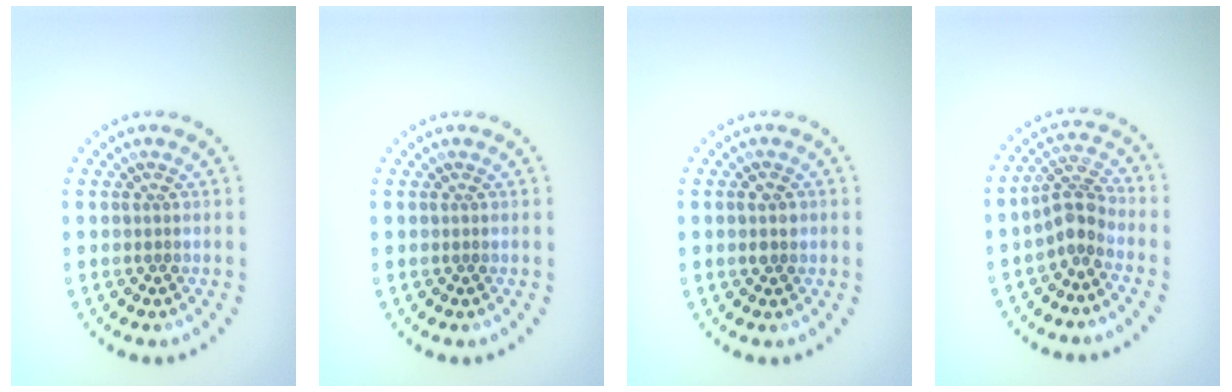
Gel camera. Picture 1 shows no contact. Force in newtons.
{"total": 0.0}
{"total": 1.7, "press": 1.7, "slide": 0.1}
{"total": 2.8, "press": 2.1, "slide": 1.8}